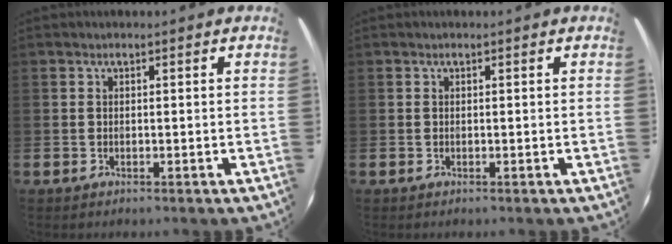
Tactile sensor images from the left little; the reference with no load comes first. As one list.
[{"total": 0.0}]